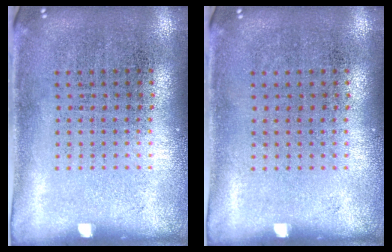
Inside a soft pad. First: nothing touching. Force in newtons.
{"total": 0.0}